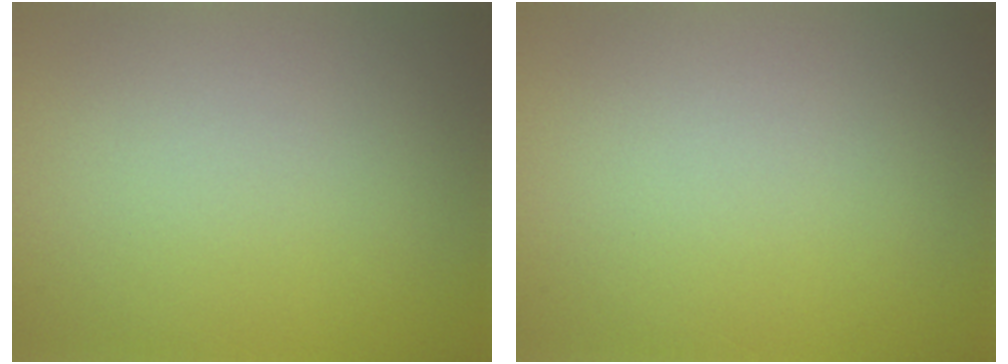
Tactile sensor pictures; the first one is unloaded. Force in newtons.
{"total": 0.0}